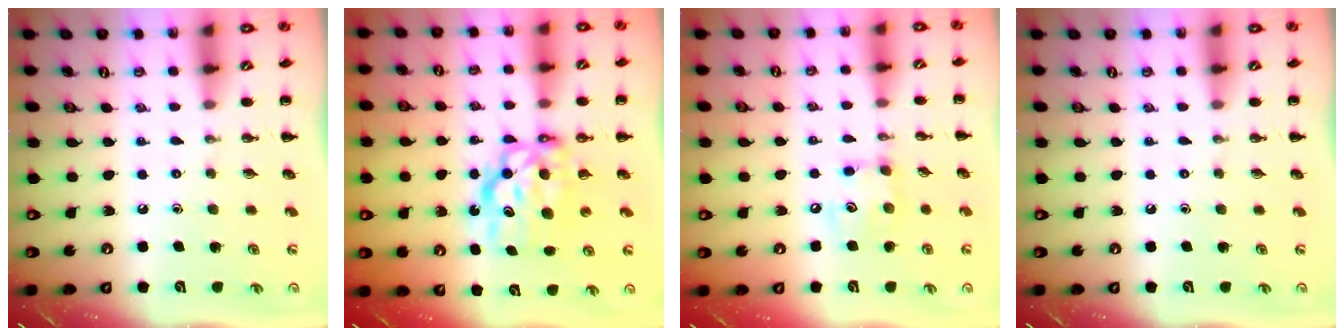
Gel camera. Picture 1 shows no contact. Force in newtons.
{"total": 8.5, "press": 8.3, "slide": 1.7}
{"total": 7.0, "press": 7.0, "slide": 0.4}
{"total": 0.0}